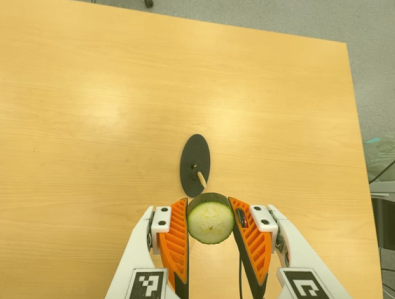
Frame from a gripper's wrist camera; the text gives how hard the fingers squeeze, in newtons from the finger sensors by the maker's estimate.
{"total": 8.4, "left": 7.8, "right": 9.1}